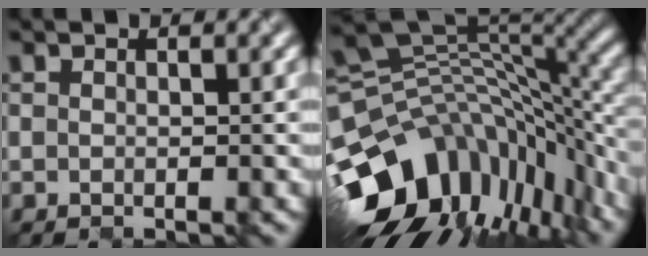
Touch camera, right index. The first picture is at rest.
{"total": 13.8, "force": [-6.4, 8.2, 9.0], "torque": [-0.190, 0.001, -0.110]}